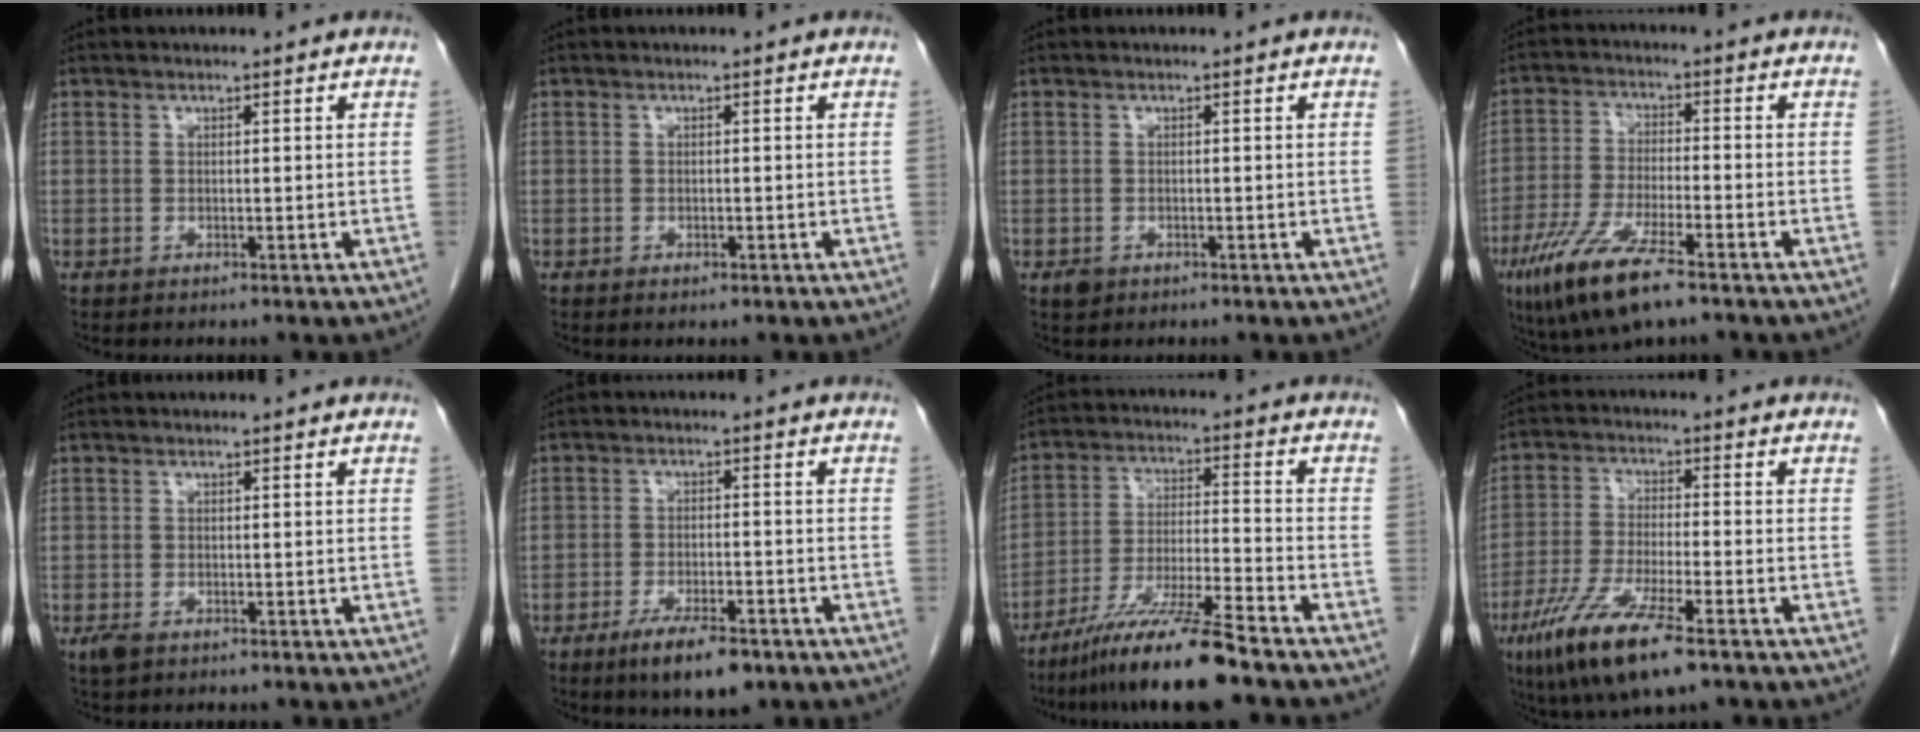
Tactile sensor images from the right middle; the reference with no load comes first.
{"total": 0.8, "force": [-0.5, 0.5, 0.5], "torque": [-0.010, 0.000, -0.003]}
{"total": 1.2, "force": [-0.7, 0.8, 0.5], "torque": [-0.010, 0.001, -0.006]}
{"total": 11.0, "force": [-6.9, 2.1, 8.4], "torque": [-0.174, -0.022, -0.121]}
{"total": 1.8, "force": [-1.0, 0.9, 1.1], "torque": [-0.029, -0.004, -0.014]}
{"total": 7.8, "force": [-5.1, 2.2, 5.5], "torque": [-0.092, -0.009, -0.080]}
{"total": 12.8, "force": [-9.8, -0.5, 8.2], "torque": [-0.149, -0.025, -0.178]}
{"total": 12.1, "force": [-7.2, 2.1, 9.5], "torque": [-0.192, -0.026, -0.126]}